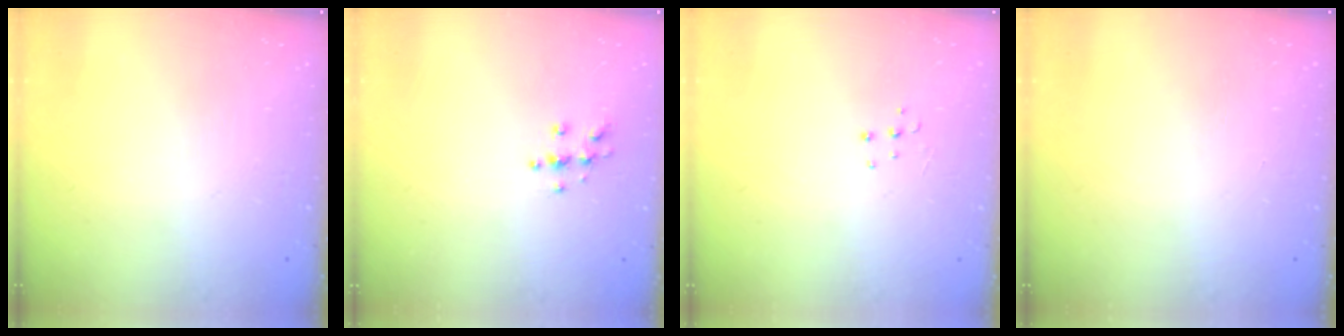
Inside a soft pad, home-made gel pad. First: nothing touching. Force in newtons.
{"total": 4.4, "press": 4.4, "slide": 0.3}
{"total": 4.3, "press": 4.3, "slide": 0.3}
{"total": 0.0}